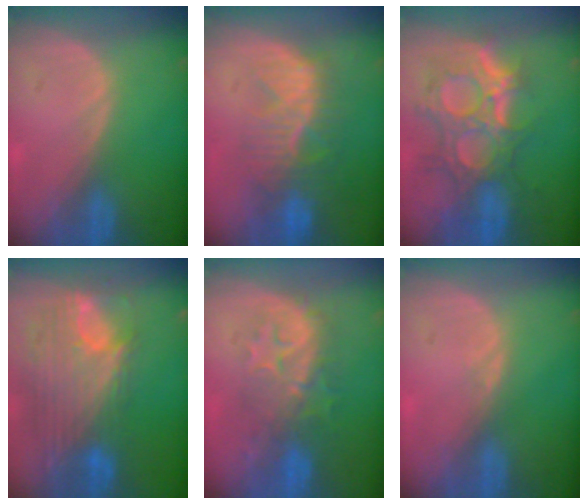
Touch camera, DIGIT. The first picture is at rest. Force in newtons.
{"total": 10.0, "press": 8.7, "slide": 4.9}
{"total": 12.0, "press": 10.7, "slide": 5.4}
{"total": 12.1, "press": 10.2, "slide": 6.4}
{"total": 8.5, "press": 8.4, "slide": 1.3}
{"total": 0.9, "press": 0.8, "slide": 0.3}